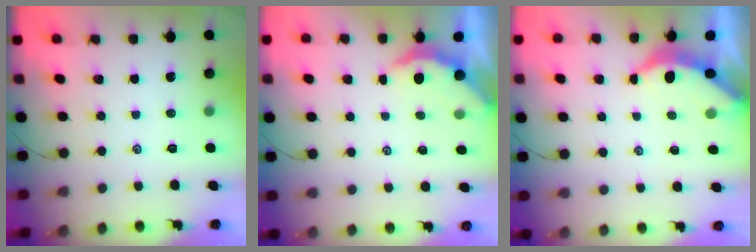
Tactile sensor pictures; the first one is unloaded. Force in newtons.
{"total": 2.3, "press": 2.3, "slide": 0.2}
{"total": 3.8, "press": 3.7, "slide": 0.4}